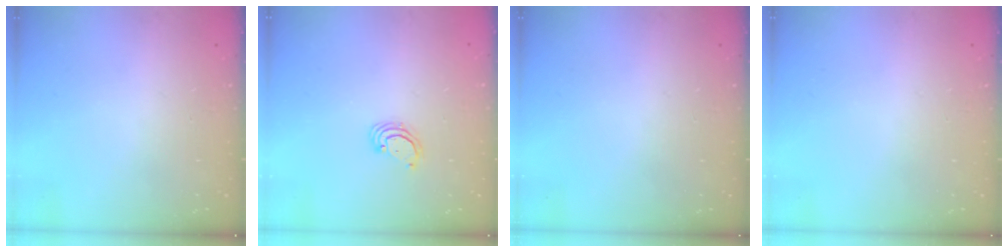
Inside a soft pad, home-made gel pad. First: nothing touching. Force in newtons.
{"total": 2.4, "press": 2.4, "slide": 0.2}
{"total": 0.0}
{"total": 0.0}